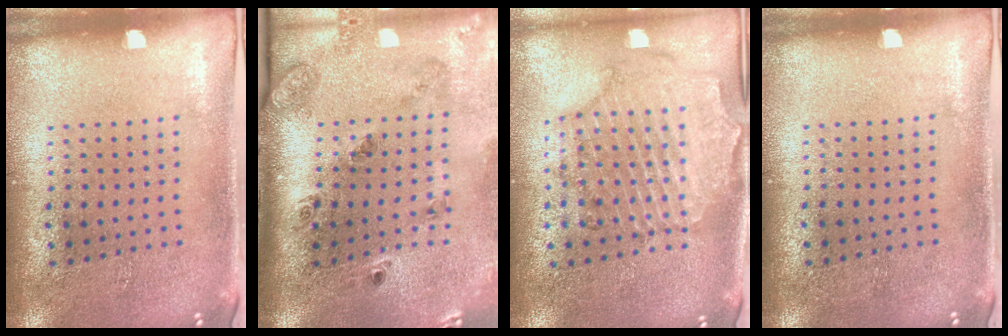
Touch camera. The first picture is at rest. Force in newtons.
{"total": 2.0, "press": 1.6, "slide": 1.3}
{"total": 0.8, "press": 0.7, "slide": 0.3}
{"total": 0.0}